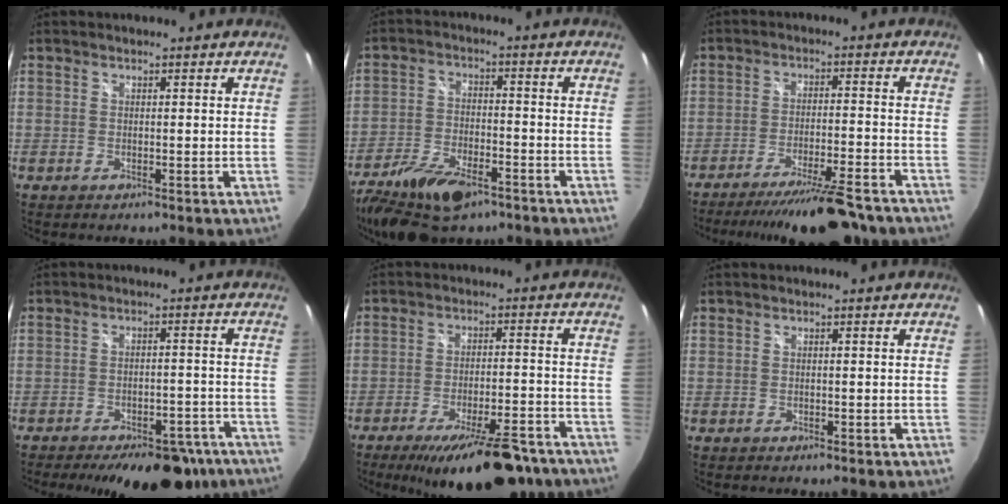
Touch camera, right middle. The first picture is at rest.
{"total": 14.5, "force": [-9.6, 6.6, 8.7], "torque": [-0.192, -0.024, -0.172]}
{"total": 14.5, "force": [-12.6, 1.5, 7.0], "torque": [-0.134, -0.020, -0.187]}
{"total": 18.5, "force": [-14.4, 7.9, 8.5], "torque": [-0.148, -0.001, -0.169]}
{"total": 18.0, "force": [-13.9, 5.2, 10.1], "torque": [-0.166, -0.025, -0.191]}
{"total": 0.6, "force": [-0.4, 0.4, 0.2], "torque": [-0.003, -0.003, -0.008]}